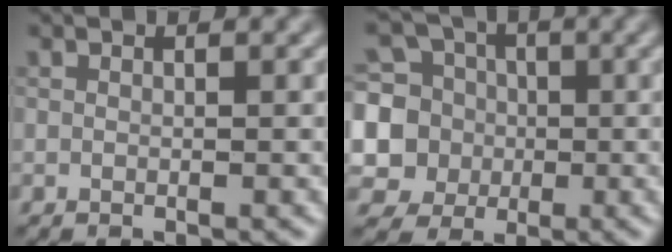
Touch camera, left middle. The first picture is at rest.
{"total": 8.2, "force": [0.3, 7.8, 2.5], "torque": [-0.075, 0.032, -0.015]}